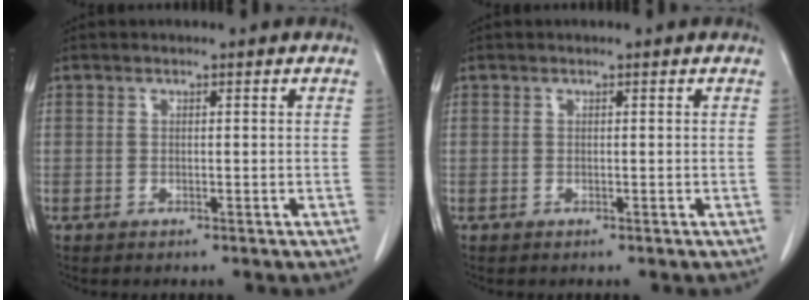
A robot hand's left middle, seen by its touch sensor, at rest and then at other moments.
{"total": 0.0}